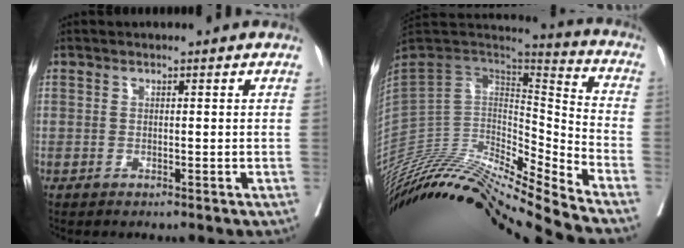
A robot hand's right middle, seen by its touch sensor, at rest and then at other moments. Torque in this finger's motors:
{"motor_torque": [-0.92, -1.22, -0.02, 0.07]}